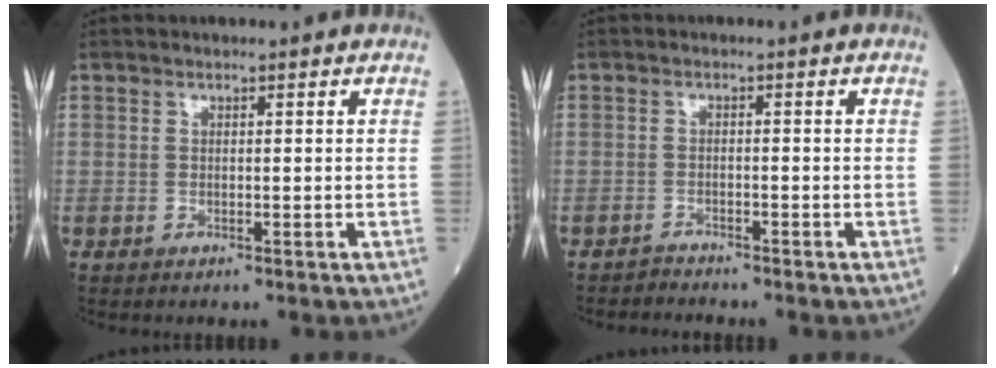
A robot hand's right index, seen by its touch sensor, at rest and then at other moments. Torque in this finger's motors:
{"motor_torque": [-0.43, -0.43, 0.00, -0.05]}